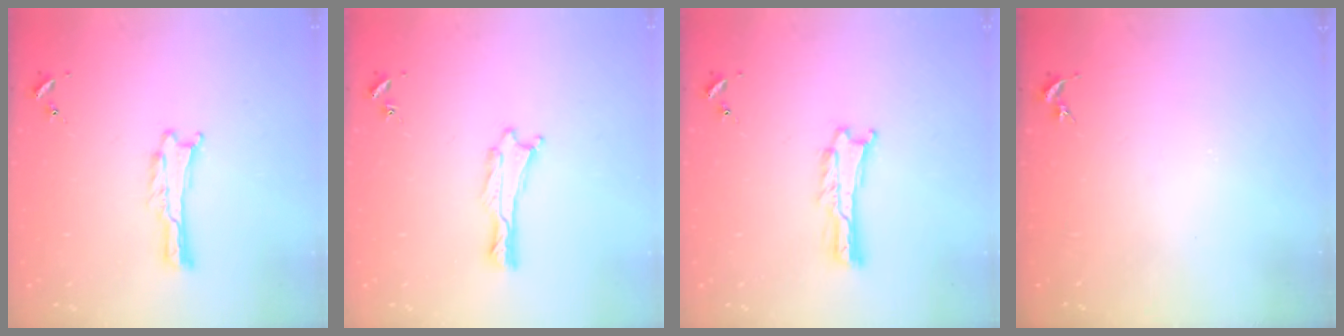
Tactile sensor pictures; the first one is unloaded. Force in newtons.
{"total": 0.0}
{"total": 1.0, "press": 1.0, "slide": 0.2}
{"total": 0.0}